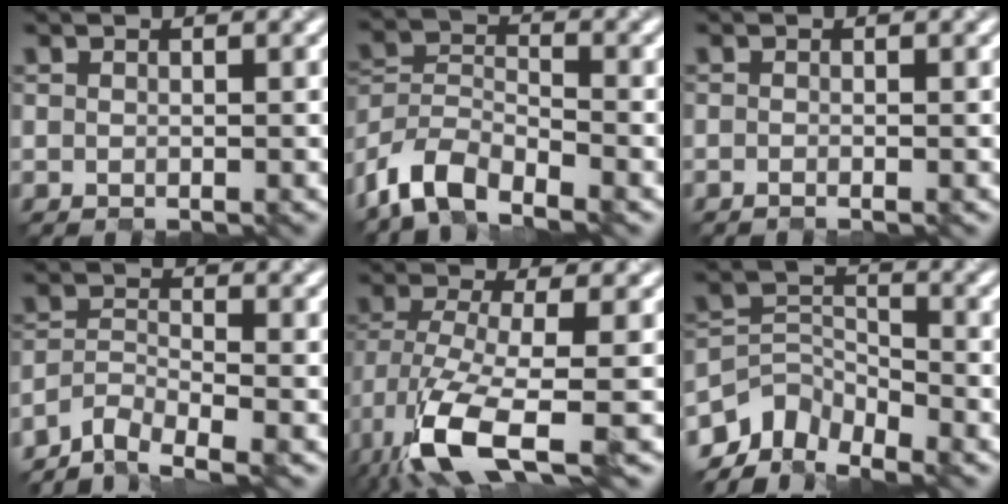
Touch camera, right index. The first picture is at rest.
{"total": 6.0, "force": [-4.8, 2.3, 2.8], "torque": [-0.052, -0.003, -0.100]}
{"total": 0.6, "force": [-0.4, 0.1, 0.4], "torque": [-0.003, -0.008, -0.008]}
{"total": 4.4, "force": [-3.9, 1.0, 1.8], "torque": [-0.034, -0.008, -0.080]}
{"total": 9.3, "force": [-5.2, 2.7, 7.2], "torque": [-0.155, -0.016, -0.100]}
{"total": 5.2, "force": [-4.4, 2.4, 1.3], "torque": [-0.016, -0.008, -0.090]}